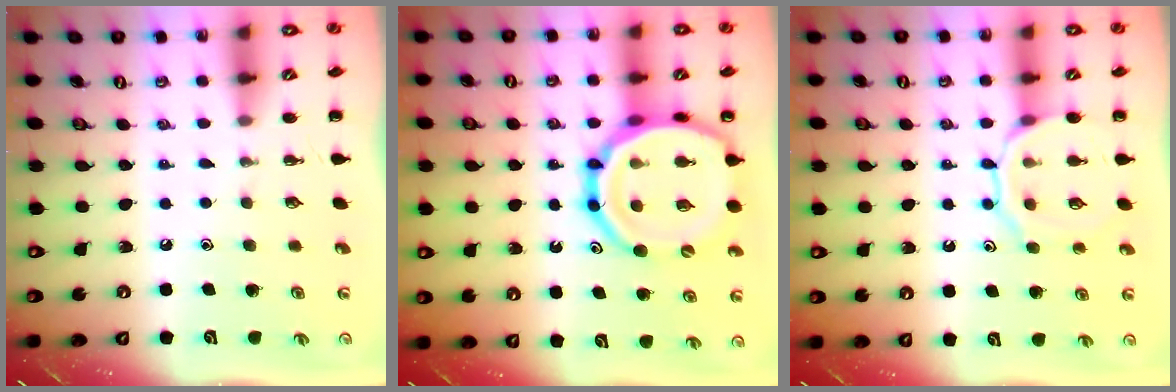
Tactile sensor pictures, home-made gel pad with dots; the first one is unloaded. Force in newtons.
{"total": 22.2, "press": 21.9, "slide": 4.0}
{"total": 11.4, "press": 11.4, "slide": 0.8}